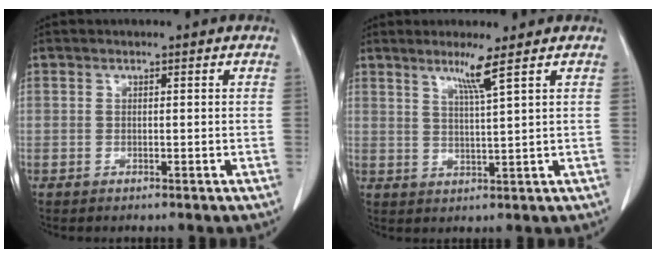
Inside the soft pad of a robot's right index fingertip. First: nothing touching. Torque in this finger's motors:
{"motor_torque": [0.17, 0.17, 0.03, 0.06]}